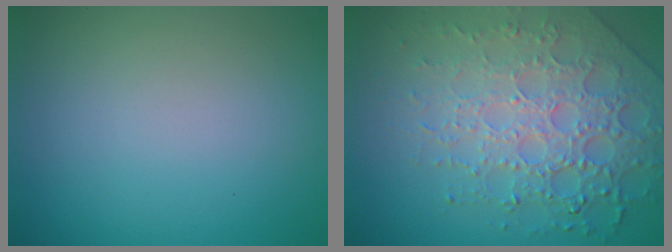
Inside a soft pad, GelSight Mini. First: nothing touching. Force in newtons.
{"total": 8.0, "press": 5.5, "slide": 5.7}